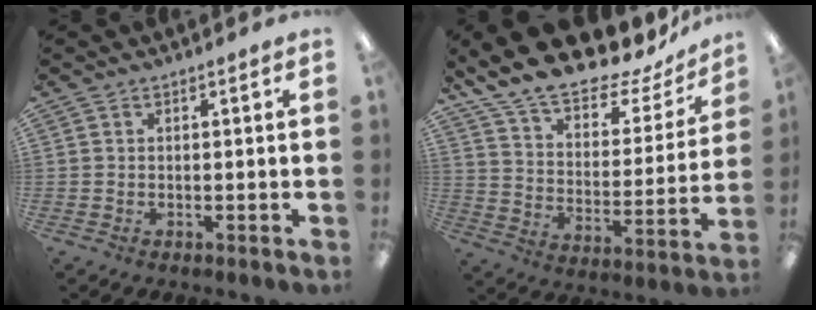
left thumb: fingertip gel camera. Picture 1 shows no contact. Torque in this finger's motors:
{"motor_torque": [0.20, 0.20, 1.39, -1.38, 0.29]}